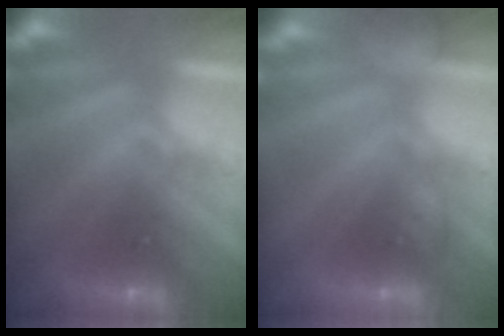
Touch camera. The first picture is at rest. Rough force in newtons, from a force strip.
{"total": 2.4}